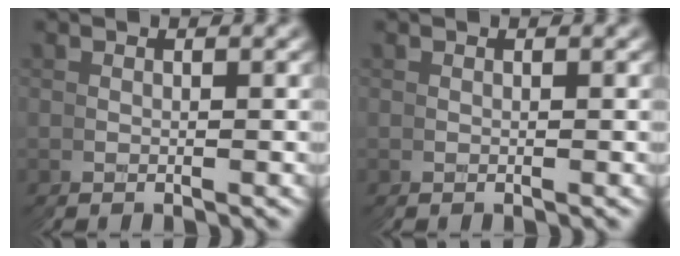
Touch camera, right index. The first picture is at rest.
{"total": 0.0}